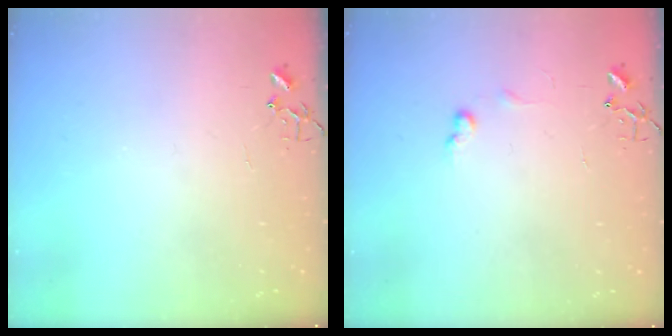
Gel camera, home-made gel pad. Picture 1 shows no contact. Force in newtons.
{"total": 5.7, "press": 5.7, "slide": 0.7}